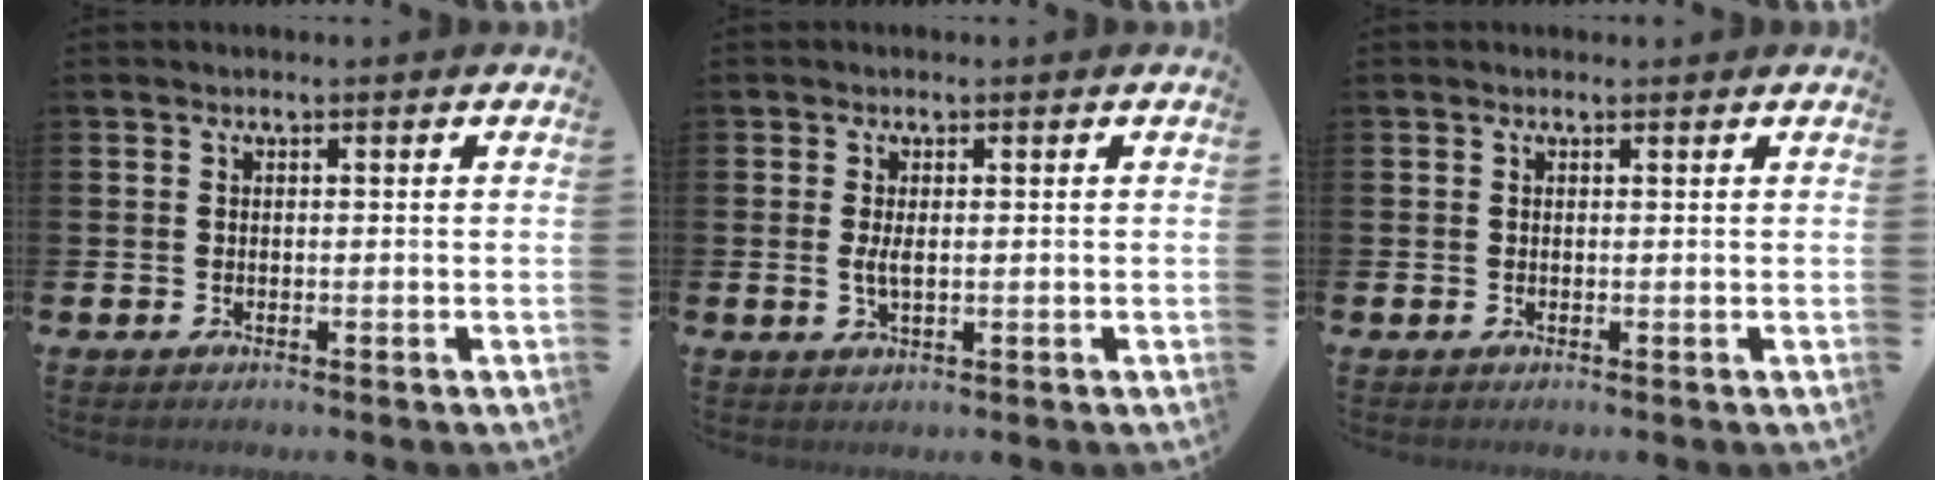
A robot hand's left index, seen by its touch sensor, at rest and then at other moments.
{"total": 2.0, "force": [0.2, 0.7, 1.8], "torque": [-0.032, 0.001, 0.001]}
{"total": 0.0}